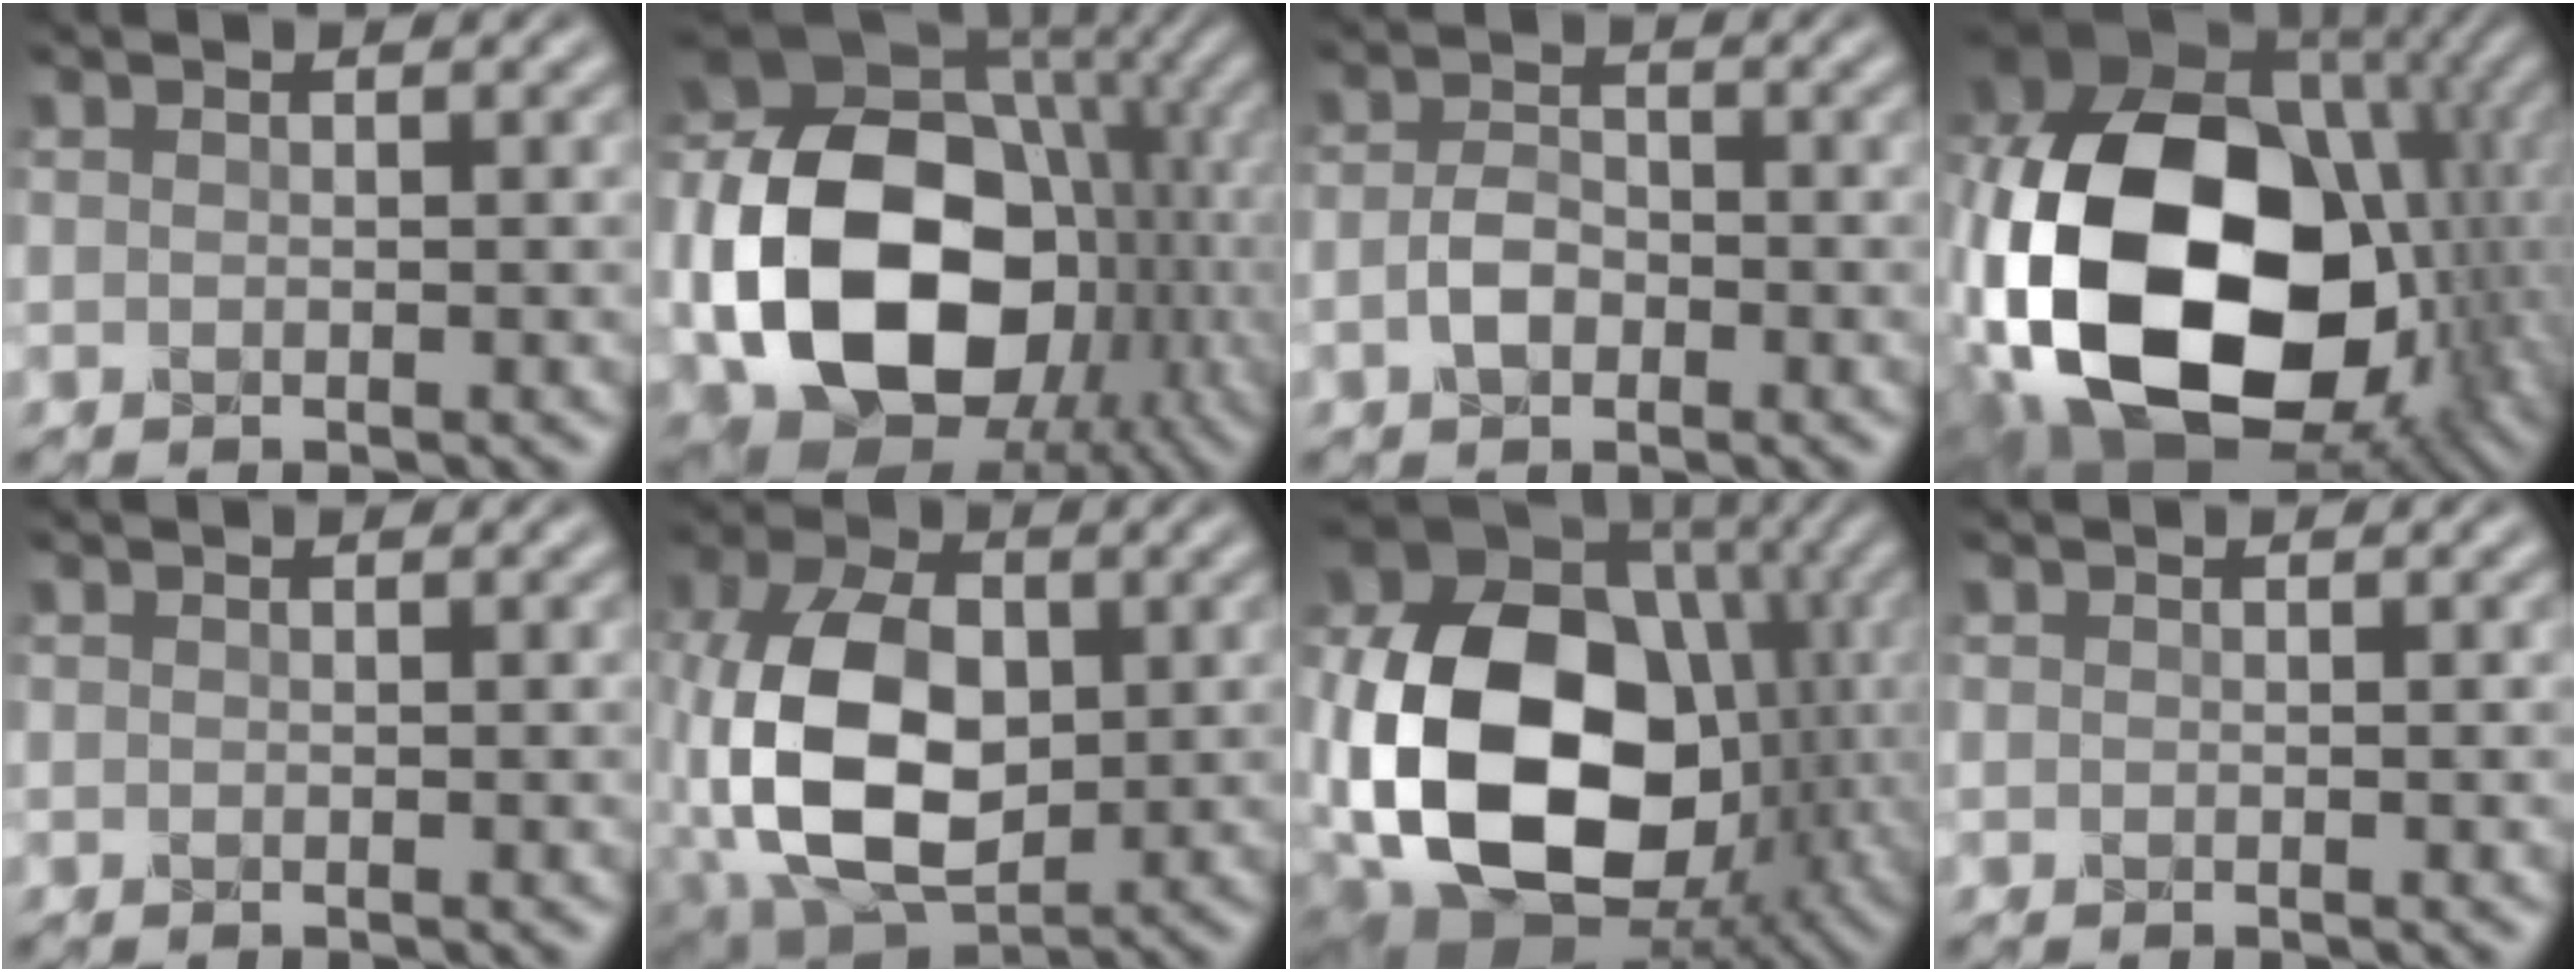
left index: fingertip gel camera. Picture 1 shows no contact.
{"total": 18.3, "force": [-3.7, 13.4, 11.9], "torque": [-0.203, -0.024, -0.054]}
{"total": 2.5, "force": [-1.4, 1.5, 1.5], "torque": [-0.028, 0.002, -0.033]}
{"total": 22.3, "force": [-4.1, 15.6, 15.5], "torque": [-0.343, -0.046, -0.049]}
{"total": 0.0}
{"total": 11.4, "force": [-1.2, 7.2, 8.8], "torque": [-0.185, 0.001, -0.028]}
{"total": 18.5, "force": [-2.2, 13.7, 12.3], "torque": [-0.243, -0.024, -0.035]}
{"total": 0.0}